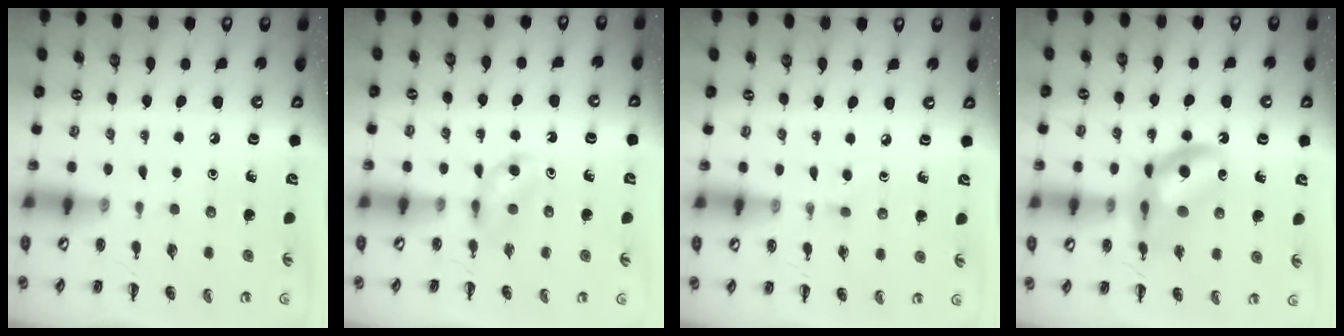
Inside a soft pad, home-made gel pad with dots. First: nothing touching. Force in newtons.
{"total": 3.5, "press": 3.2, "slide": 1.4}
{"total": 2.4, "press": 2.1, "slide": 1.0}
{"total": 10.4, "press": 9.9, "slide": 3.1}